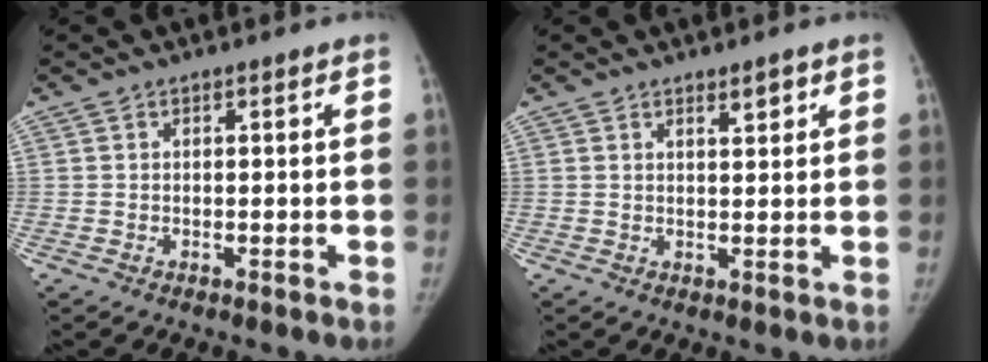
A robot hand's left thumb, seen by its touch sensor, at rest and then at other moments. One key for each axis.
{"total": 2.4, "fx": 1.6, "fy": 0.7, "fz": 1.7, "tx": -0.019, "ty": -0.011, "tz": 0.026}